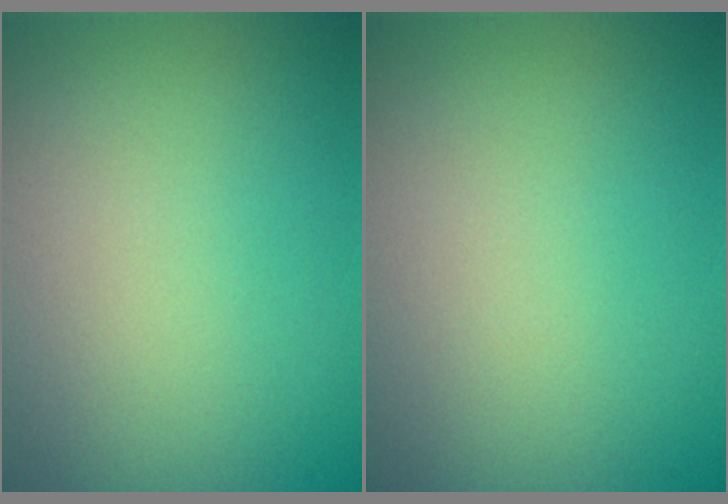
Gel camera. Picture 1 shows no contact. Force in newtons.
{"total": 0.0}